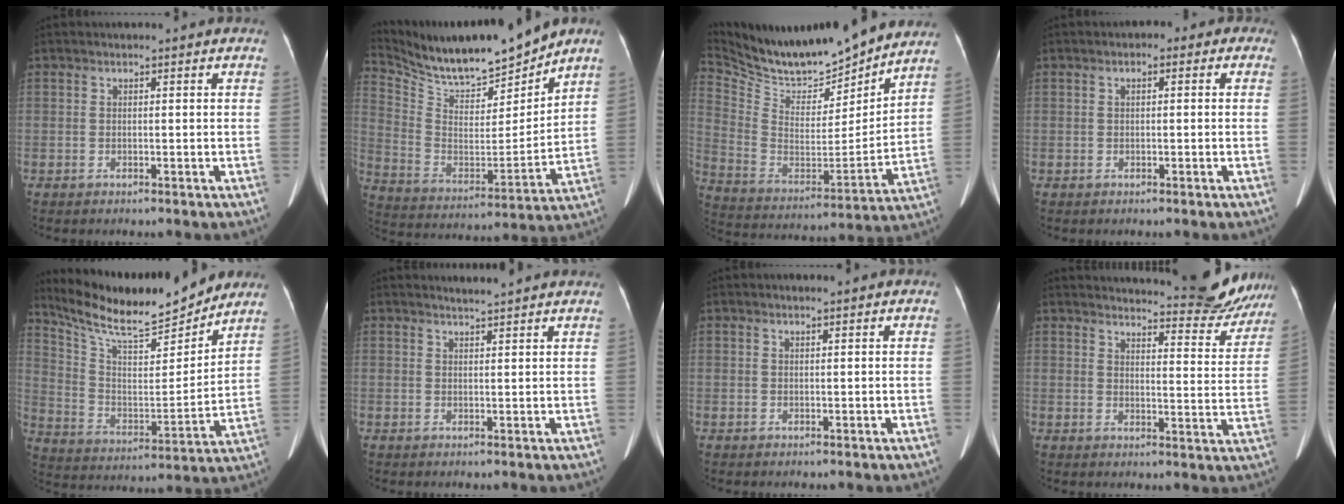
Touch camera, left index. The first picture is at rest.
{"total": 17.3, "force": [15.7, 2.3, 6.7], "torque": [-0.140, -0.014, 0.280]}
{"total": 20.6, "force": [19.0, 4.1, 6.7], "torque": [-0.139, -0.020, 0.315]}
{"total": 2.9, "force": [0.7, 1.2, 2.6], "torque": [-0.035, 0.020, 0.003]}
{"total": 18.9, "force": [17.0, 3.0, 7.9], "torque": [-0.146, -0.006, 0.281]}
{"total": 3.1, "force": [2.9, -0.4, 0.8], "torque": [-0.015, 0.008, 0.039]}
{"total": 0.5, "force": [0.4, 0.0, 0.3], "torque": [-0.011, 0.003, 0.008]}
{"total": 13.4, "force": [13.1, 1.2, 2.9], "torque": [-0.028, -0.053, 0.145]}